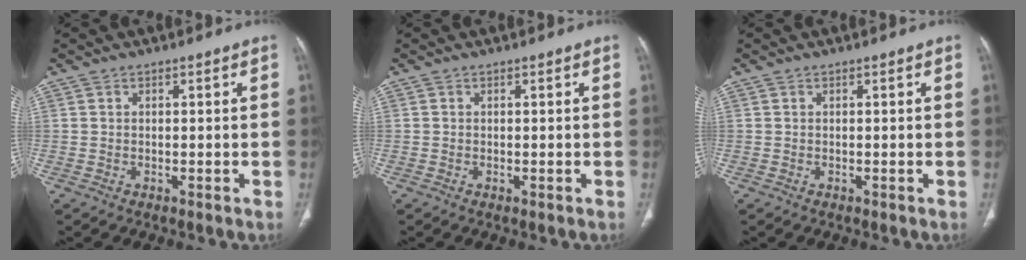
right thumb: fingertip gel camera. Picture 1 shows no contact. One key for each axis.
{"total": 0.0}
{"total": 0.0}